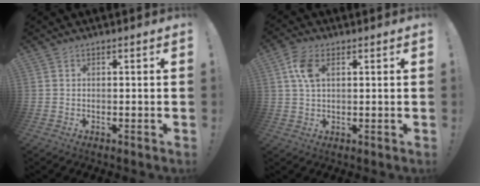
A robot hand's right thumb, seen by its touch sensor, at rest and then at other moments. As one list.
[{"total": 7.2, "force": [2.3, 4.0, 5.5], "torque": [-0.114, 0.001, 0.040]}]